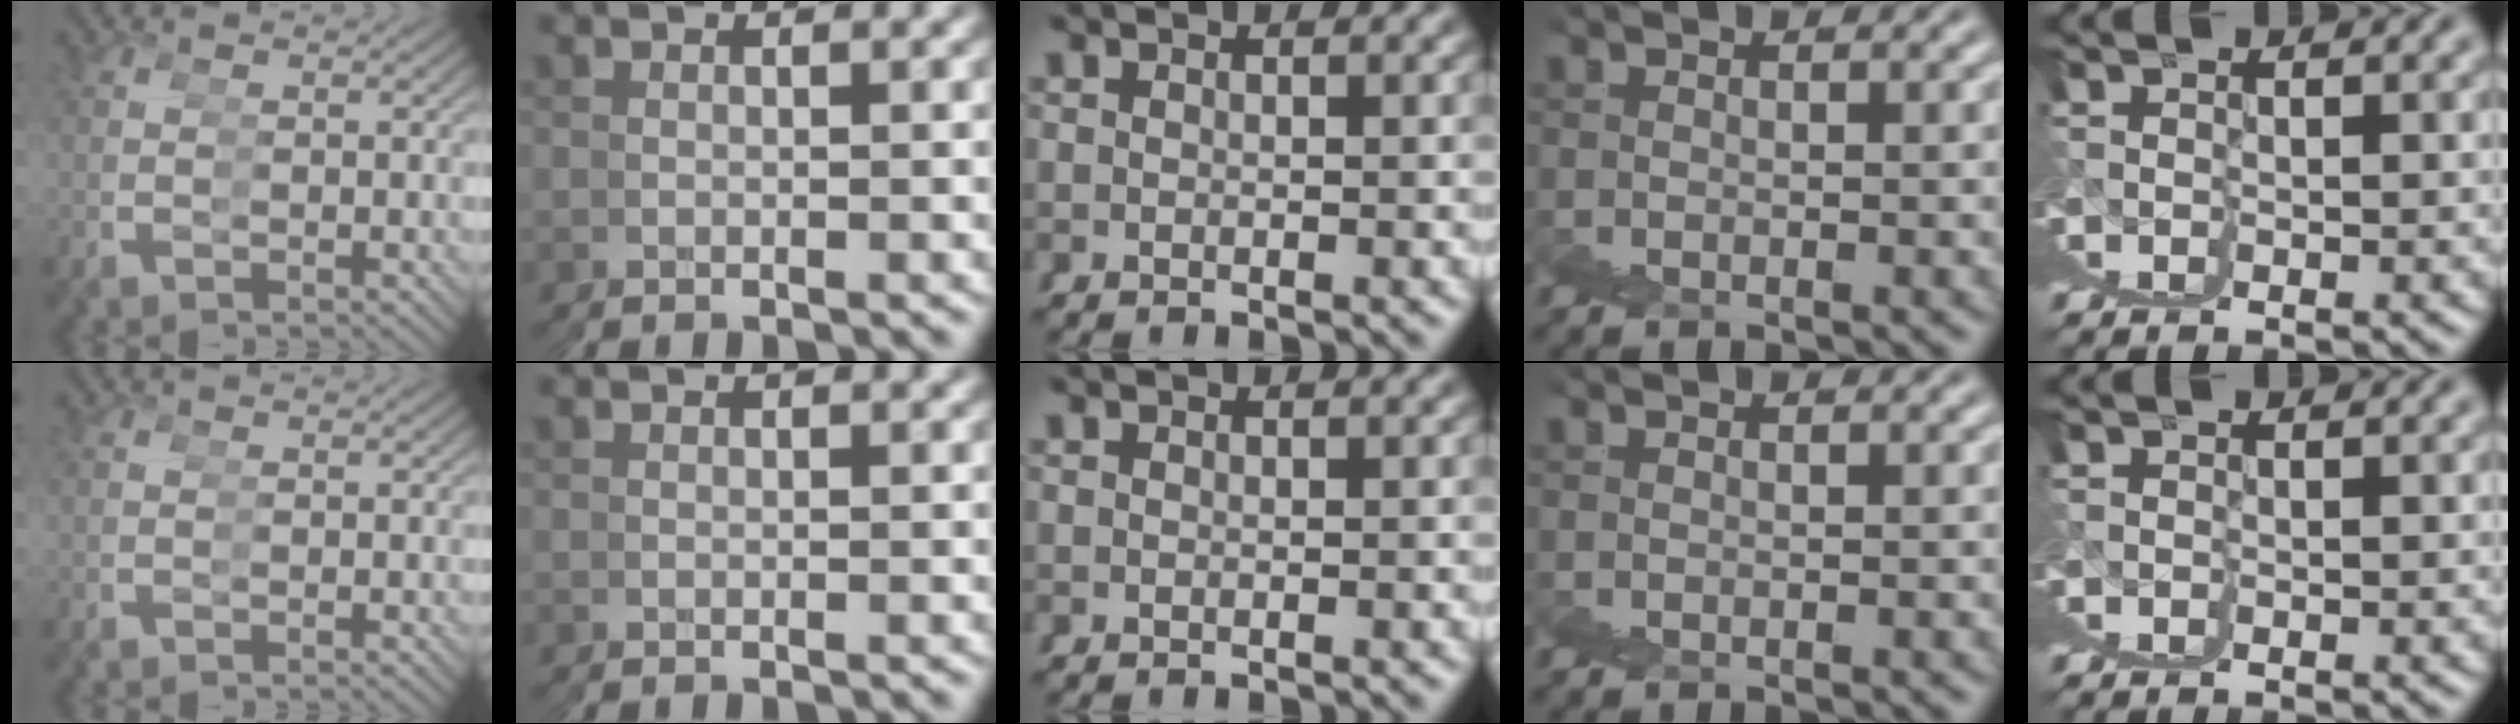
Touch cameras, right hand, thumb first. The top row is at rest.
{}